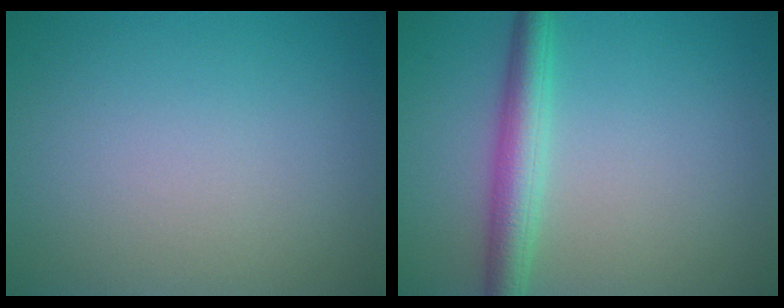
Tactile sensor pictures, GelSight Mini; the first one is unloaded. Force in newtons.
{"total": 3.8, "press": 3.8, "slide": 0.1}